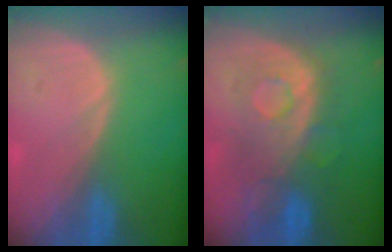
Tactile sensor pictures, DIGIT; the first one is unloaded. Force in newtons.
{"total": 8.6, "press": 8.4, "slide": 1.4}